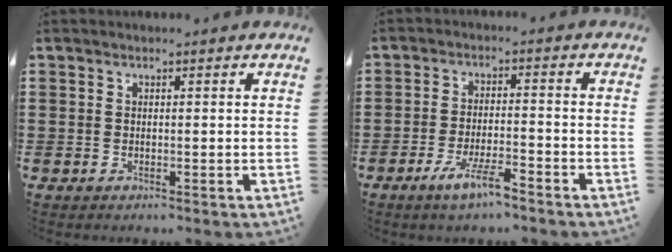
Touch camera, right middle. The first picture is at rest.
{"total": 5.6, "force": [-3.9, 1.0, 4.0], "torque": [-0.082, -0.003, -0.073]}